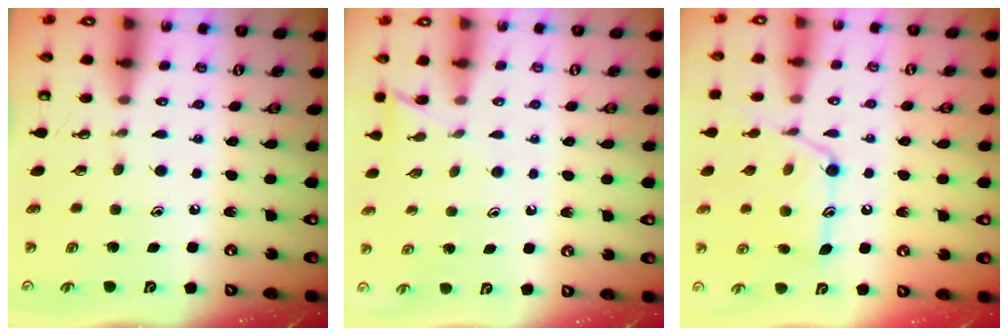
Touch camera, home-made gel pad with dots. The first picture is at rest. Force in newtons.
{"total": 6.5, "press": 6.4, "slide": 0.4}
{"total": 16.5, "press": 16.5, "slide": 1.3}